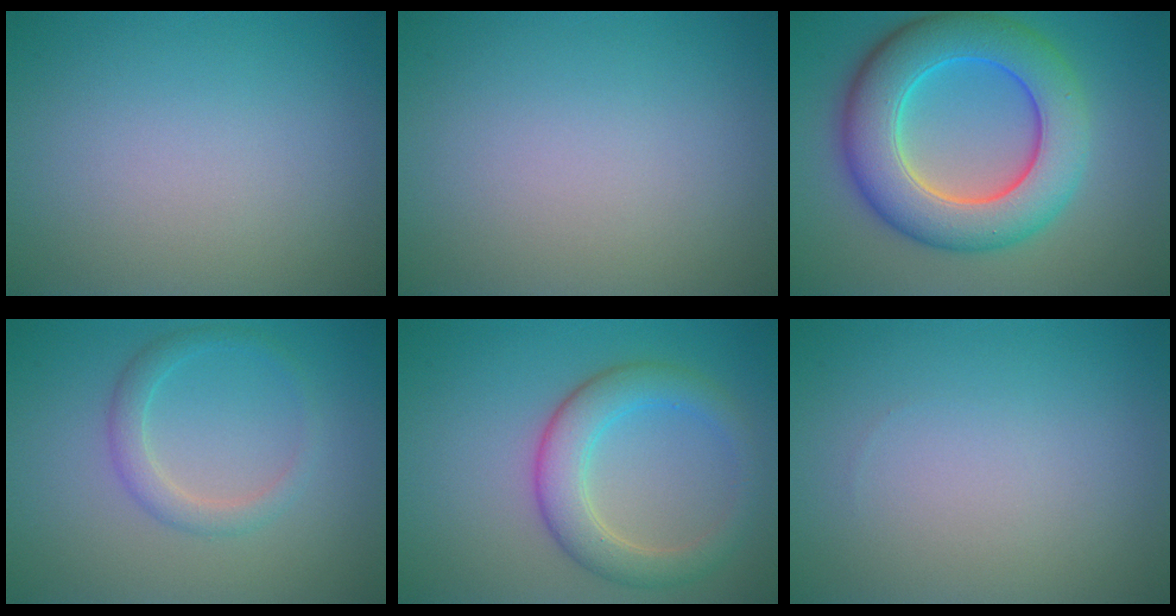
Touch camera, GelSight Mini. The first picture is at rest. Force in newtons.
{"total": 0.0}
{"total": 9.7, "press": 9.7, "slide": 0.2}
{"total": 2.1, "press": 2.1, "slide": 0.1}
{"total": 4.7, "press": 4.7, "slide": 0.1}
{"total": 0.0}